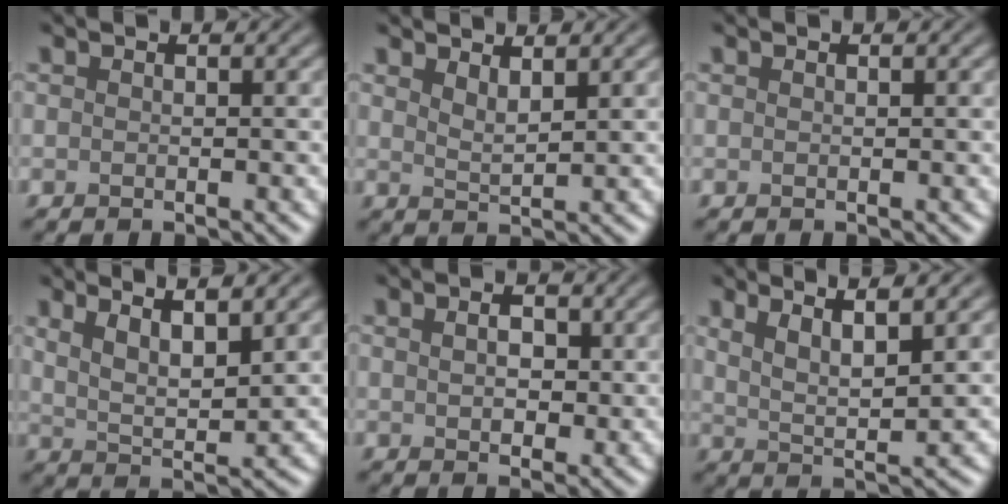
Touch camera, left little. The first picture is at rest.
{"total": 2.0, "force": [1.7, 0.4, 1.1], "torque": [-0.018, -0.003, 0.030]}
{"total": 0.0}
{"total": 5.1, "force": [3.2, 1.2, 3.8], "torque": [-0.065, -0.002, 0.056]}
{"total": 3.1, "force": [0.8, 1.9, 2.4], "torque": [-0.036, -0.005, 0.017]}
{"total": 4.7, "force": [2.7, 0.9, 3.7], "torque": [-0.066, -0.002, 0.050]}